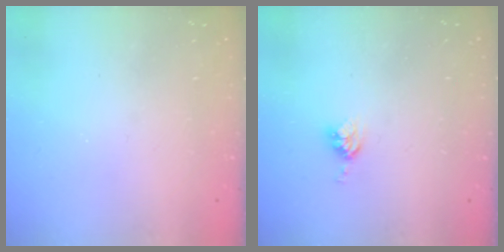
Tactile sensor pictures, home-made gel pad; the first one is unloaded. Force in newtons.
{"total": 4.4, "press": 4.4, "slide": 0.2}